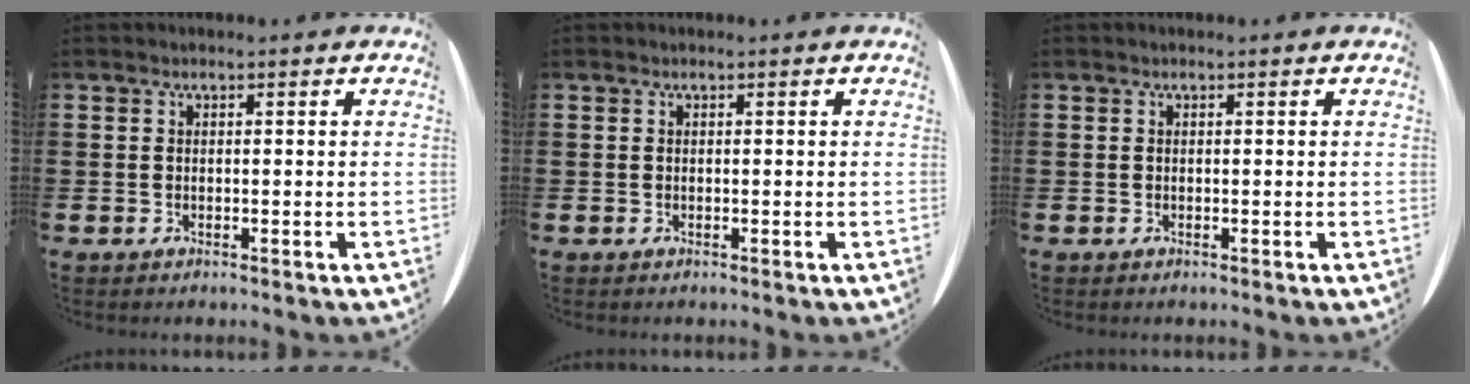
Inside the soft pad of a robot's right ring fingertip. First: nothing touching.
{"total": 0.0}
{"total": 0.0}